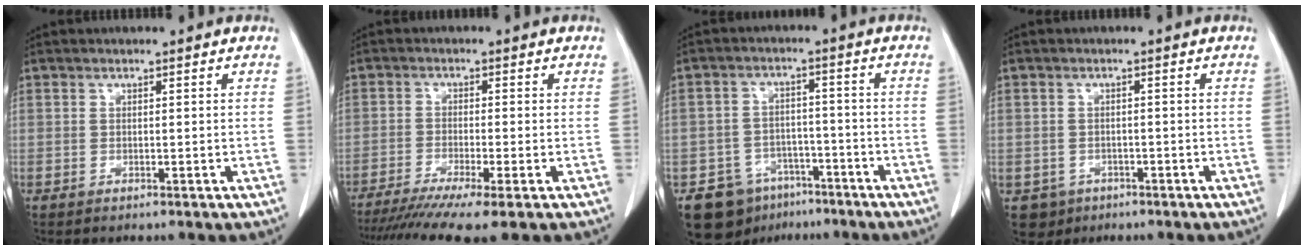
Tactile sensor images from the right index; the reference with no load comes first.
{"total": 10.7, "force": [-7.9, 0.0, 7.2], "torque": [-0.111, -0.017, -0.129]}
{"total": 8.9, "force": [-5.7, 6.6, 1.9], "torque": [-0.026, 0.017, -0.086]}
{"total": 3.8, "force": [-1.8, 3.4, 0.0], "torque": [0.003, 0.009, -0.027]}